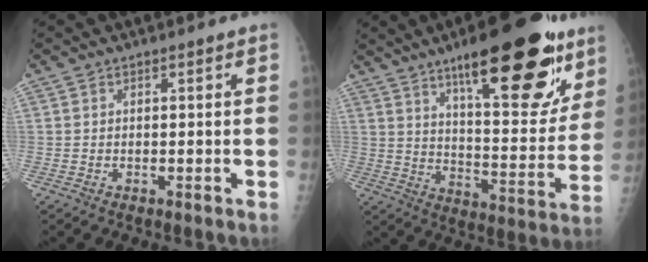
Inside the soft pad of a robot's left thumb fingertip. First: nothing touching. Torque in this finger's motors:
{"motor_torque": [2.65, 1.72, 1.76, -1.01, 0.21]}